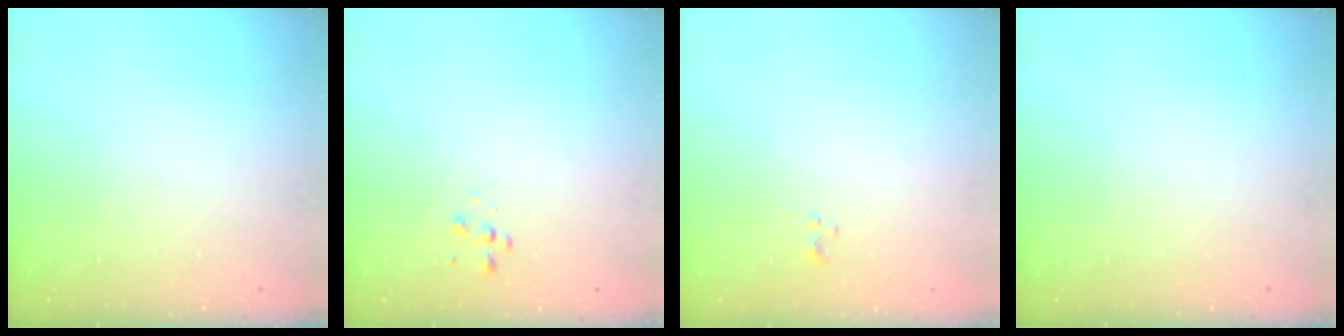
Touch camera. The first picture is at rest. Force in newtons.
{"total": 0.5, "press": 0.5, "slide": 0.0}
{"total": 0.0}
{"total": 0.0}